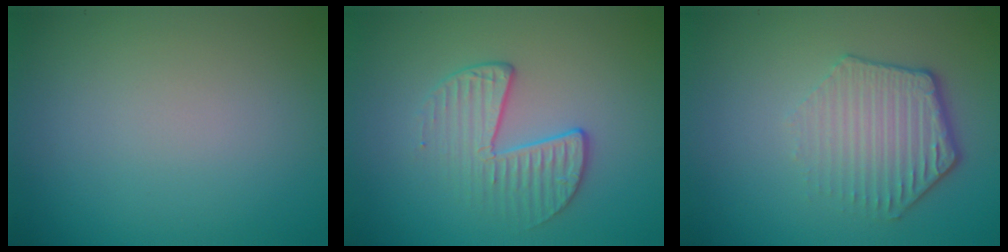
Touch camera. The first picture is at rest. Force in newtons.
{"total": 2.8, "press": 2.0, "slide": 1.9}
{"total": 4.1, "press": 3.2, "slide": 2.7}